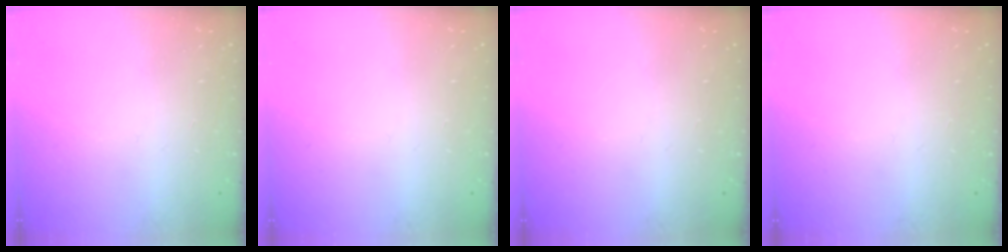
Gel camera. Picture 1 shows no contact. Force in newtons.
{"total": 0.0}
{"total": 0.0}
{"total": 0.0}